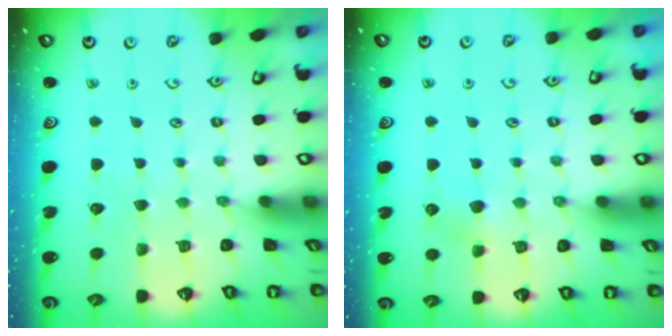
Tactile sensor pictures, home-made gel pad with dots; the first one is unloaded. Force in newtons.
{"total": 4.5, "press": 4.5, "slide": 0.4}